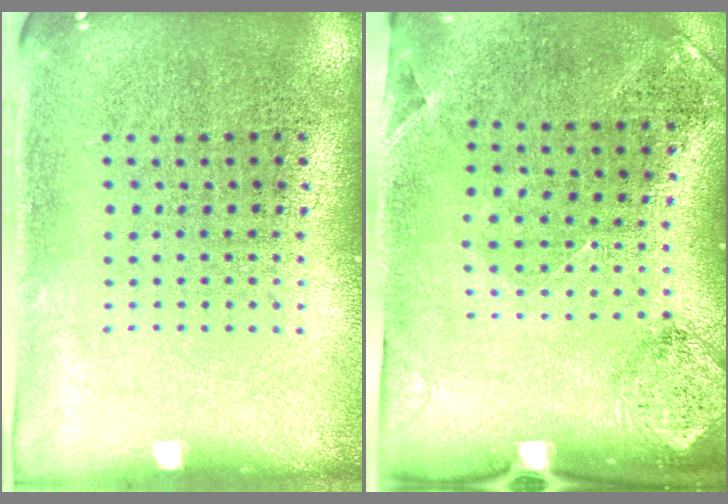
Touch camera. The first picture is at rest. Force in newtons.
{"total": 1.7, "press": 1.3, "slide": 1.2}